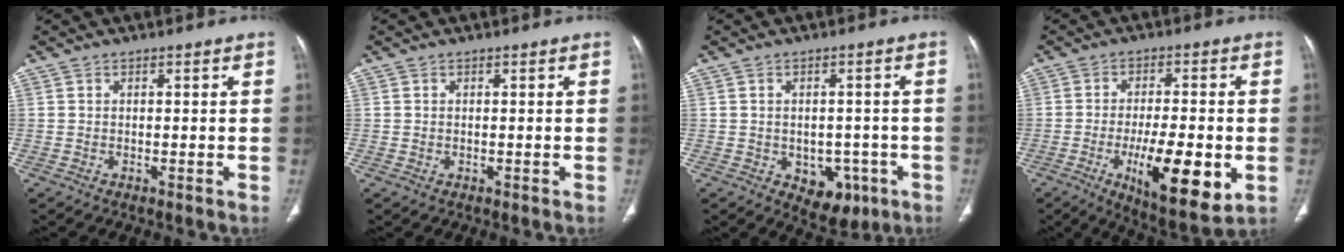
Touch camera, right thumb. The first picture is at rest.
{"total": 0.0}
{"total": 7.5, "force": [-2.7, 5.2, 4.6], "torque": [-0.027, 0.013, -0.022]}
{"total": 15.6, "force": [-4.5, 4.9, 14.1], "torque": [-0.213, -0.010, -0.061]}